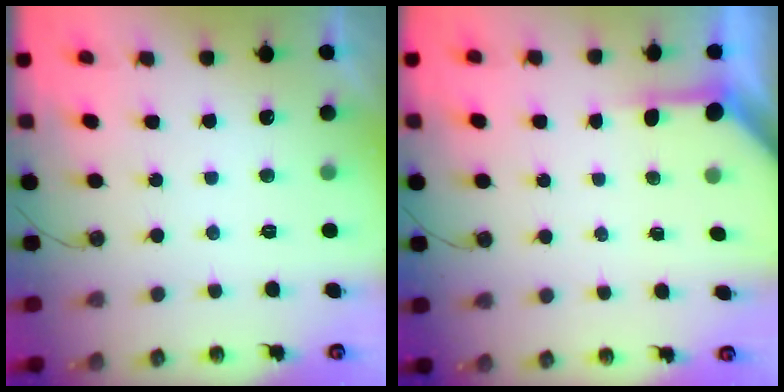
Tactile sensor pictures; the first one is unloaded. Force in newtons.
{"total": 3.3, "press": 3.2, "slide": 0.3}